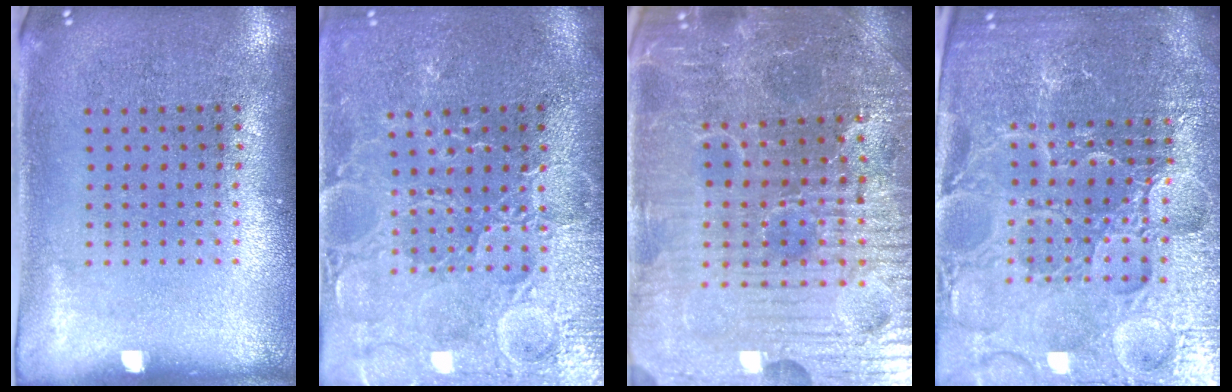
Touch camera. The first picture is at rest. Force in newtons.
{"total": 3.8, "press": 3.6, "slide": 1.1}
{"total": 5.6, "press": 5.3, "slide": 1.6}
{"total": 6.0, "press": 5.4, "slide": 2.6}